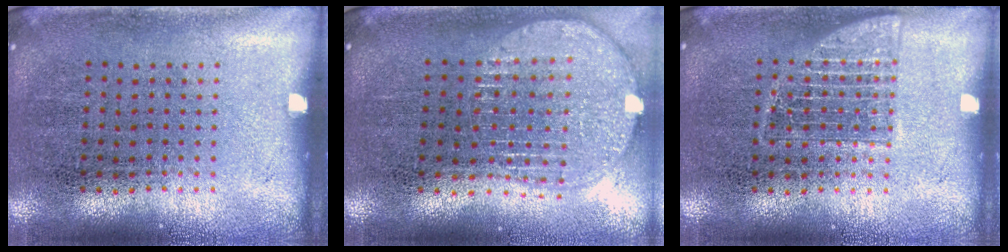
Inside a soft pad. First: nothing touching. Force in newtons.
{"total": 1.9, "press": 1.6, "slide": 1.0}
{"total": 2.0, "press": 2.0, "slide": 0.4}